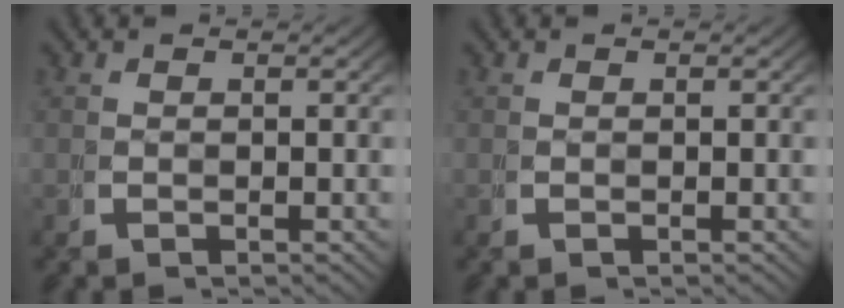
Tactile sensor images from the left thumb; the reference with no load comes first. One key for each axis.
{"total": 0.0}